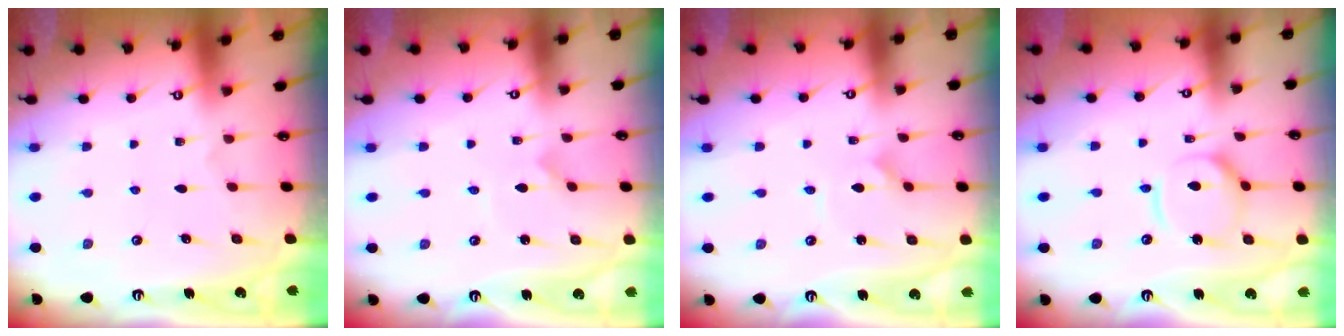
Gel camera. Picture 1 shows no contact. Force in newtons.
{"total": 0.8, "press": 0.8, "slide": 0.0}
{"total": 1.6, "press": 1.6, "slide": 0.1}
{"total": 11.0, "press": 10.9, "slide": 1.2}